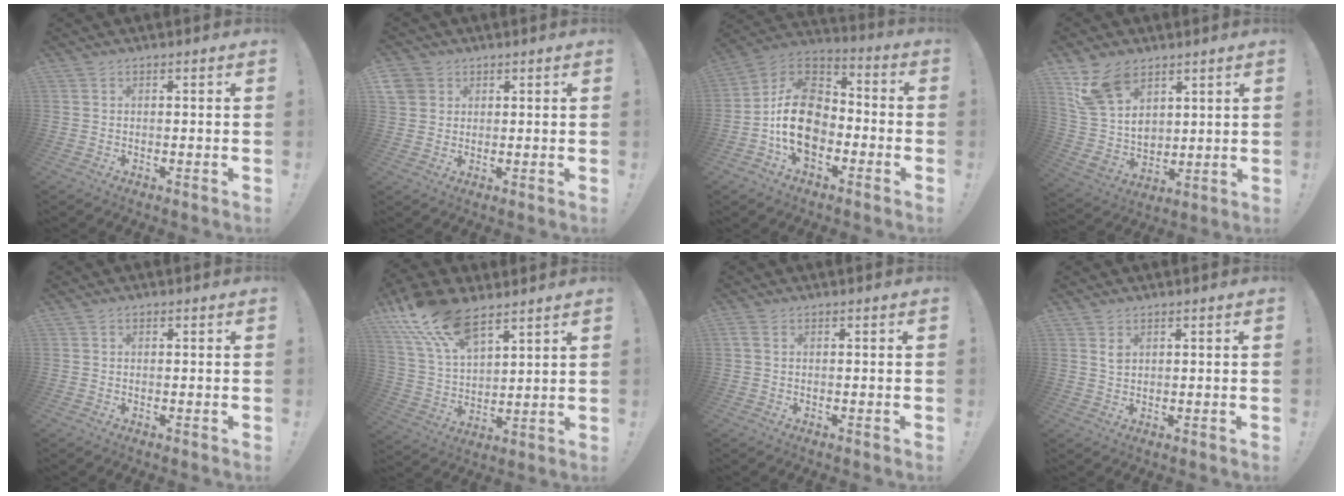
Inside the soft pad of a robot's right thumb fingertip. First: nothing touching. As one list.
[{"total": 4.6, "force": [2.1, 4.0, 1.2], "torque": [-0.019, -0.009, 0.041]}, {"total": 18.4, "force": [-3.7, 13.2, 12.3], "torque": [-0.203, 0.036, -0.057]}, {"total": 14.0, "force": [8.4, 9.0, 6.7], "torque": [-0.137, -0.043, 0.166]}, {"total": 0.5, "force": [0.1, 0.5, 0.1], "torque": [-0.002, 0.002, 0.003]}, {"total": 16.4, "force": [11.6, 7.4, 8.9], "torque": [-0.184, -0.059, 0.219]}, {"total": 1.3, "force": [0.4, 0.7, 1.0], "torque": [-0.026, 0.005, 0.009]}, {"total": 1.8, "force": [1.0, 1.0, 1.1], "torque": [-0.014, -0.004, 0.017]}]